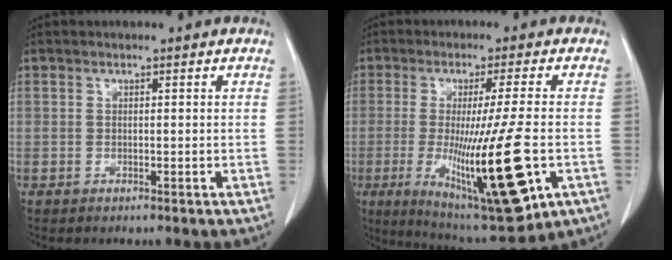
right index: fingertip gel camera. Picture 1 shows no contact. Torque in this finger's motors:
{"motor_torque": [1.91, -0.23, 1.05, 0.21]}